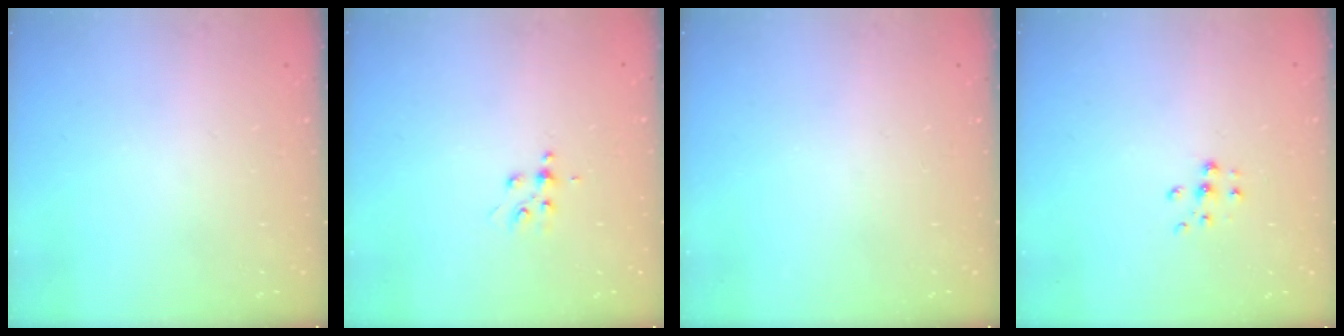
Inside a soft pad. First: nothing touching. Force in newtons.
{"total": 5.2, "press": 5.1, "slide": 0.8}
{"total": 0.0}
{"total": 6.6, "press": 6.6, "slide": 0.5}